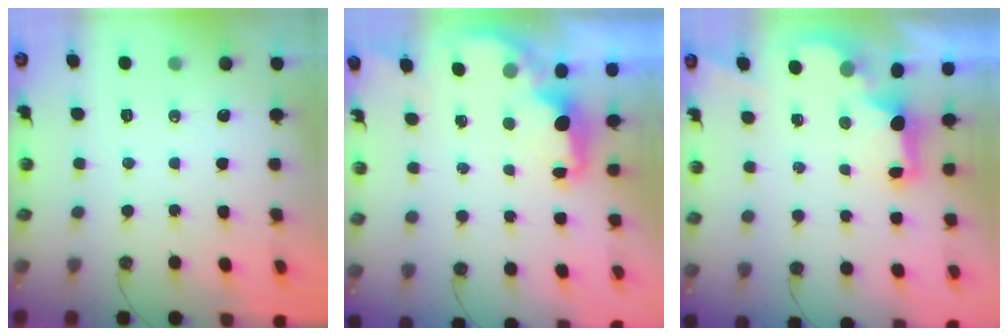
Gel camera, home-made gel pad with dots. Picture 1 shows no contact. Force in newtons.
{"total": 2.4, "press": 2.2, "slide": 0.8}
{"total": 2.4, "press": 2.3, "slide": 0.8}